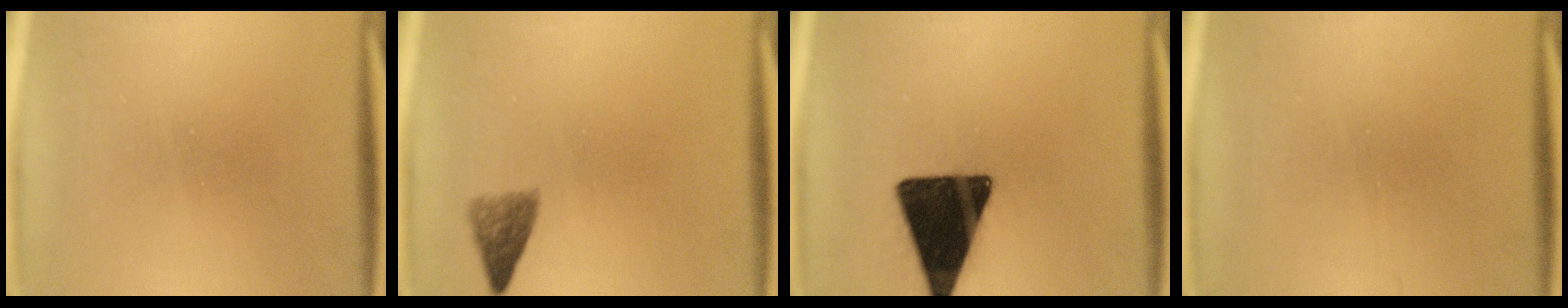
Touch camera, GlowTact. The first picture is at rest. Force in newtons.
{"total": 2.9}
{"total": 16.7}
{"total": 1.1}